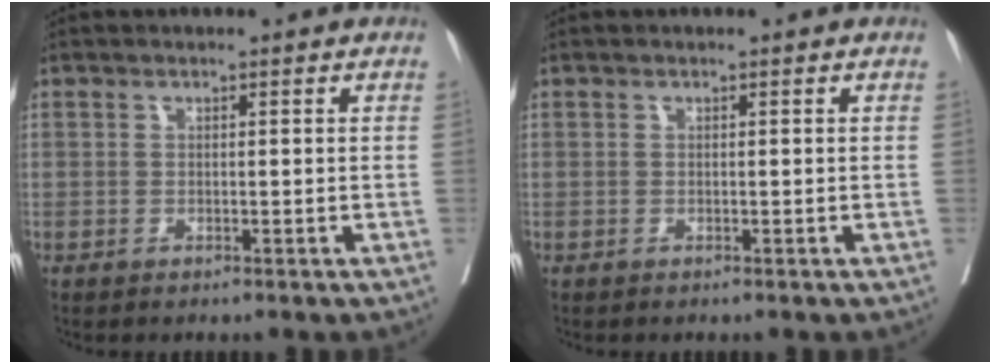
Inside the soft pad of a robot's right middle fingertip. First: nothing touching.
{"total": 0.0}